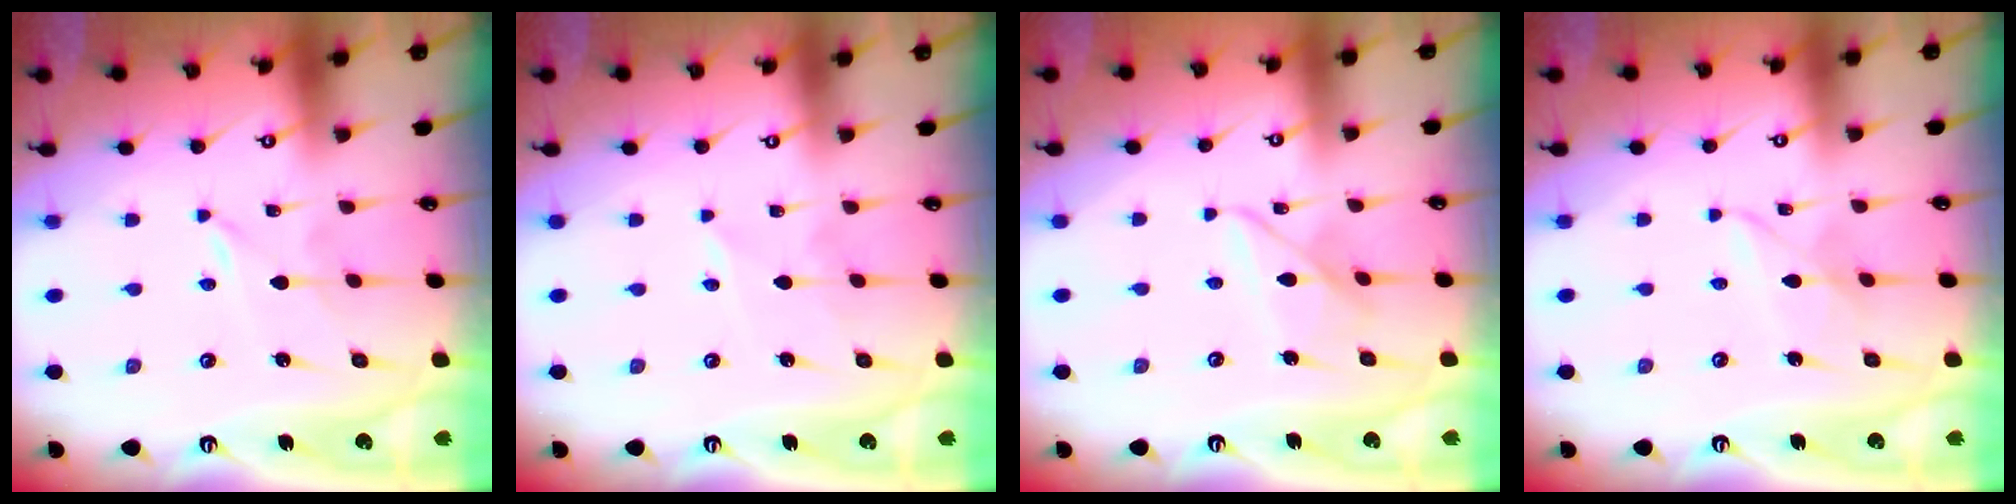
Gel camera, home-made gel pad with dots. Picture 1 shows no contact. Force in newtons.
{"total": 2.6, "press": 2.6, "slide": 0.2}
{"total": 8.6, "press": 8.6, "slide": 0.7}
{"total": 3.8, "press": 3.8, "slide": 0.3}